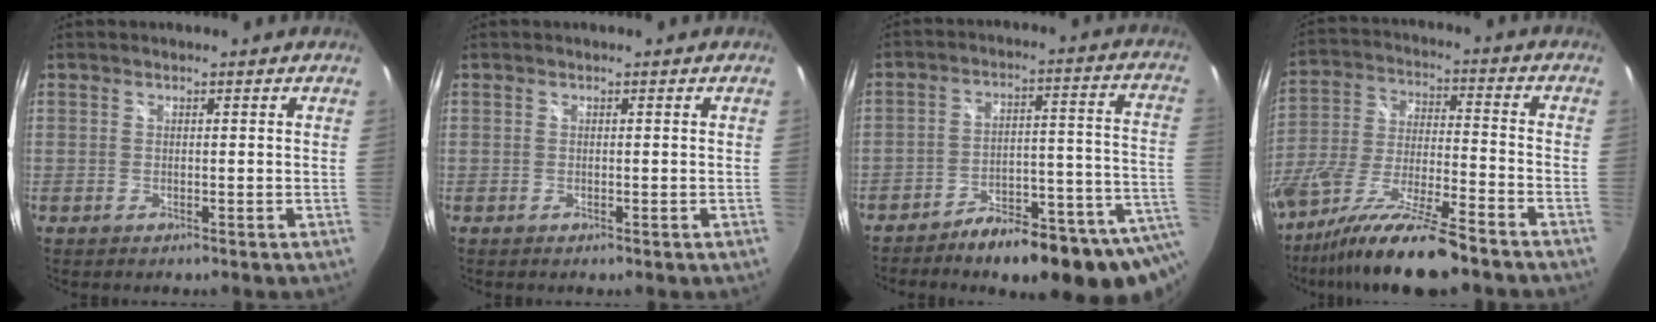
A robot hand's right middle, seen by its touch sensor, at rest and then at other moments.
{"total": 0.0}
{"total": 17.5, "force": [-10.0, 5.4, 13.2], "torque": [-0.162, -0.015, -0.132]}
{"total": 17.0, "force": [-13.2, 1.9, 10.5], "torque": [-0.215, -0.036, -0.235]}